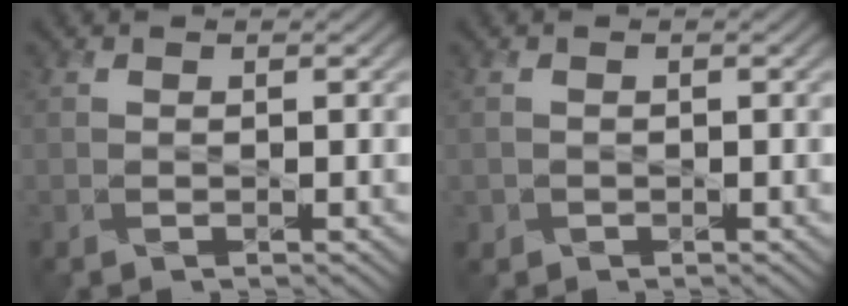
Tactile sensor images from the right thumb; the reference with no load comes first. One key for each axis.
{"total": 0.7, "fx": -0.2, "fy": 0.7, "fz": 0.0, "tx": -0.002, "ty": -0.005, "tz": 0.000}